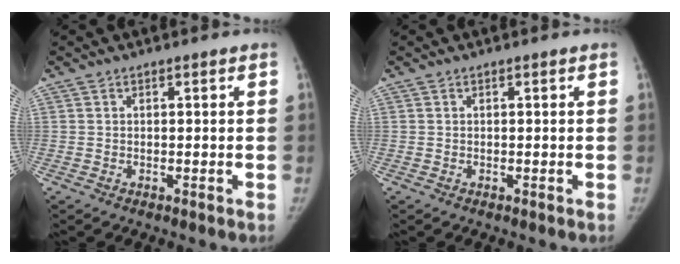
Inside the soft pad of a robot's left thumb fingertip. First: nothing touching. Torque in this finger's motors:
{"motor_torque": [-0.27, 0.29, 0.15, -0.28, 0.00]}